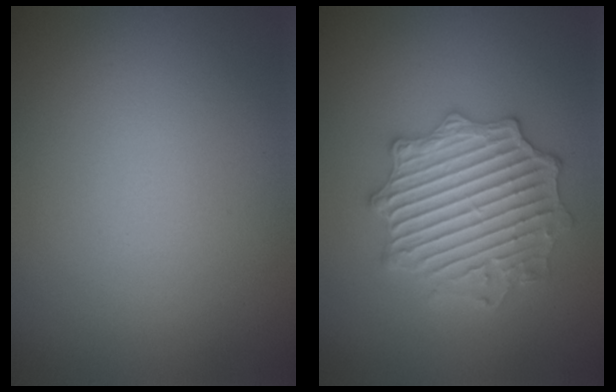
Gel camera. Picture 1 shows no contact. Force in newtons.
{"total": 5.2, "press": 5.1, "slide": 0.9}